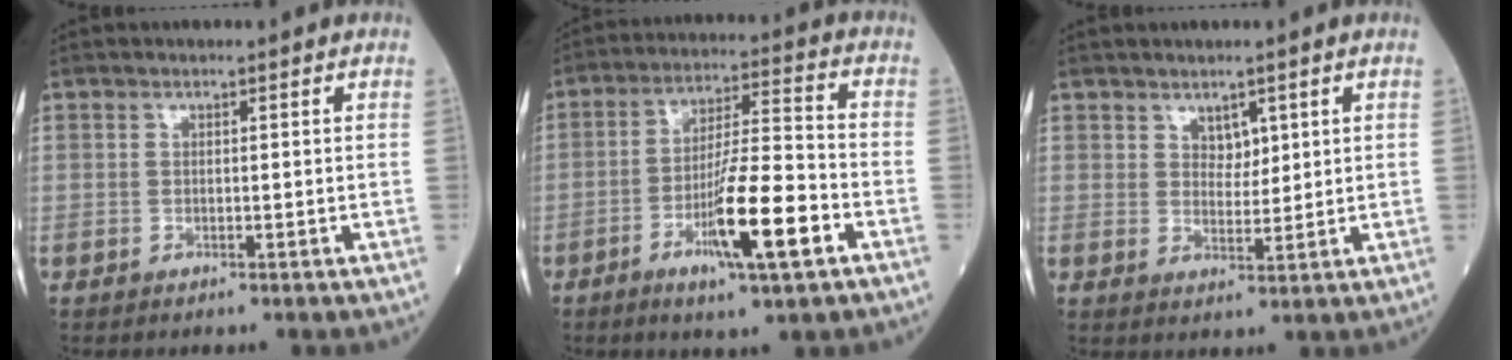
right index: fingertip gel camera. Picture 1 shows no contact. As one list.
[{"total": 12.5, "force": [-5.3, 0.9, 11.3], "torque": [-0.199, -0.010, -0.089]}, {"total": 2.8, "force": [1.6, 1.6, 1.6], "torque": [-0.024, -0.001, 0.034]}]